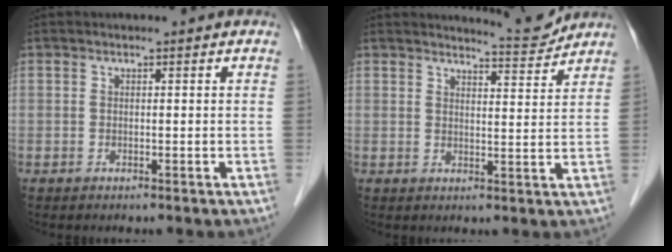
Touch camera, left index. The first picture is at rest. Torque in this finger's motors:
{"motor_torque": [0.23, -0.36, -0.01, 0.00]}